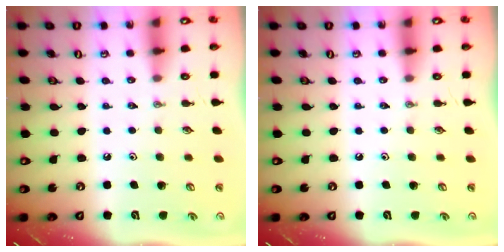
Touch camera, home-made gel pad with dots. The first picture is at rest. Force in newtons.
{"total": 0.0}